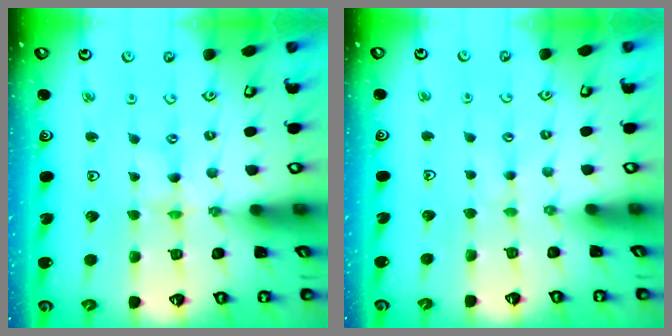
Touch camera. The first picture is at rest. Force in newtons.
{"total": 2.0, "press": 2.0, "slide": 0.3}